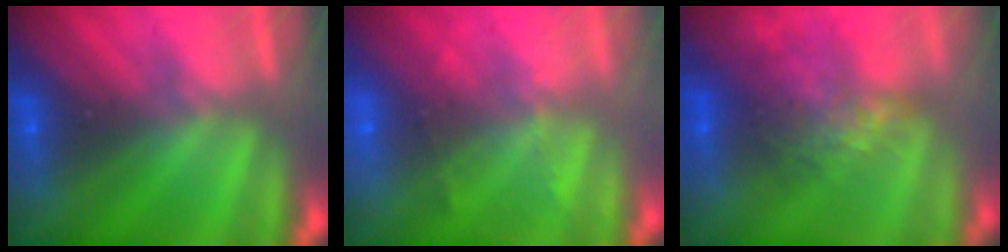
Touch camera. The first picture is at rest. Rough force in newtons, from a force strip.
{"total": 2.3}
{"total": 7.5}